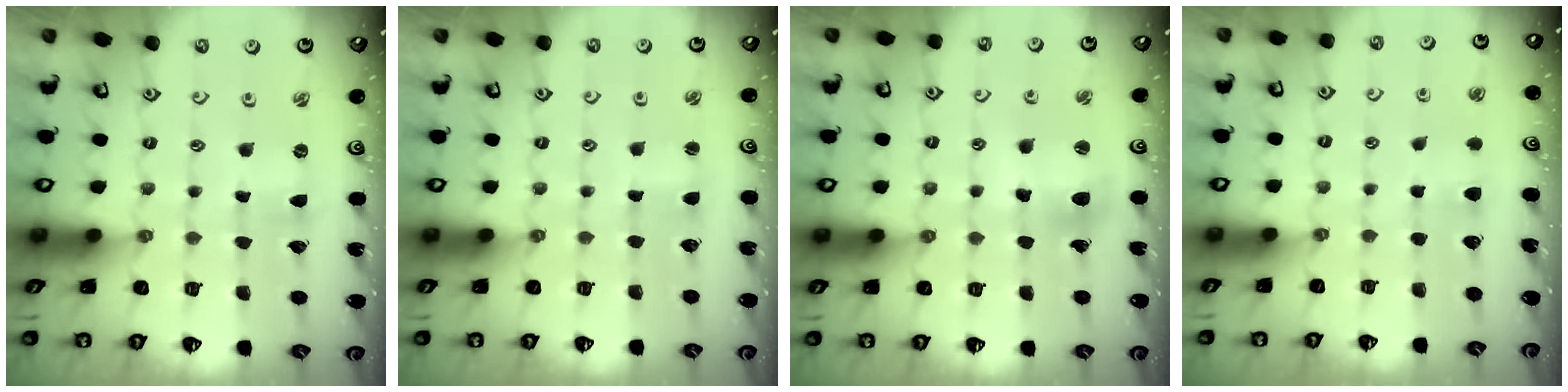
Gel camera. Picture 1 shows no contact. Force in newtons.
{"total": 1.4, "press": 1.4, "slide": 0.2}
{"total": 10.0, "press": 9.9, "slide": 1.3}
{"total": 3.8, "press": 3.7, "slide": 0.7}